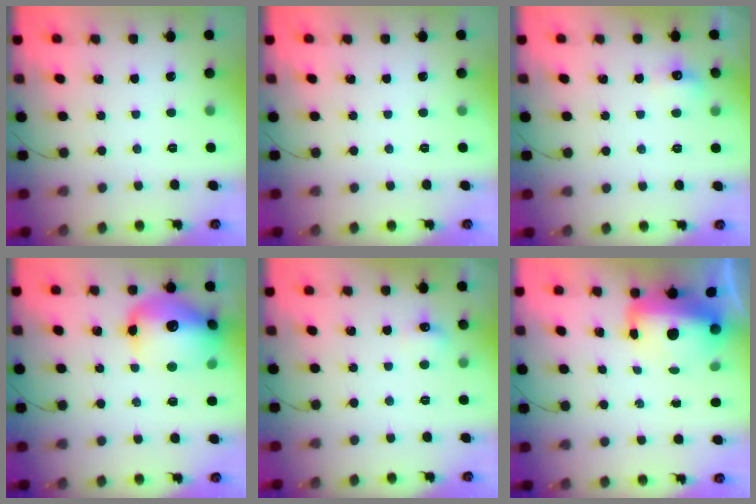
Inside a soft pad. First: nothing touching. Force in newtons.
{"total": 0.0}
{"total": 5.4, "press": 5.1, "slide": 1.6}
{"total": 19.2, "press": 18.9, "slide": 3.1}
{"total": 5.3, "press": 5.1, "slide": 1.5}
{"total": 10.6, "press": 10.3, "slide": 2.5}